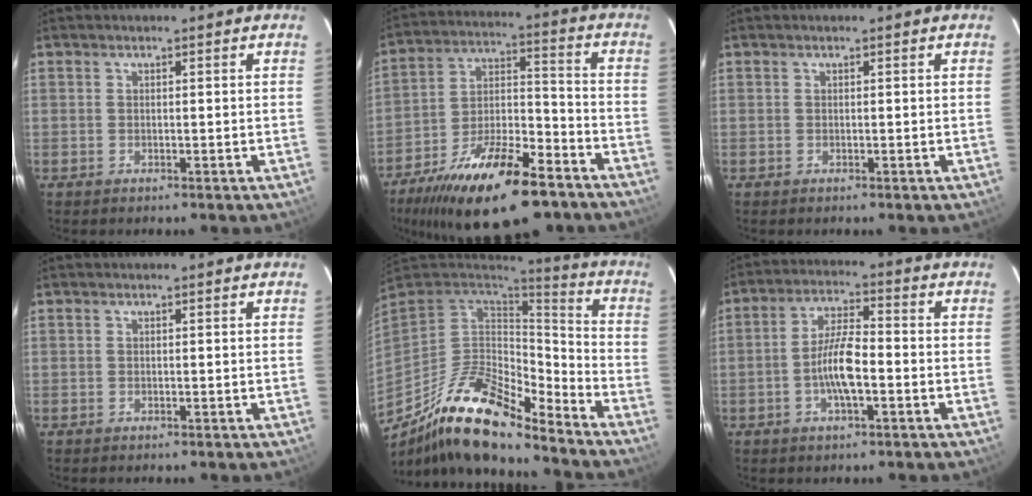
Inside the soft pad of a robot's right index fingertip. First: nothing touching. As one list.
[{"total": 24.6, "force": [-16.5, 8.5, 16.1], "torque": [-0.294, -0.020, -0.260]}, {"total": 0.0}, {"total": 0.0}, {"total": 20.5, "force": [-14.6, 6.3, 12.9], "torque": [-0.241, -0.026, -0.266]}, {"total": 8.2, "force": [-2.4, 2.4, 7.4], "torque": [-0.148, 0.009, -0.043]}]